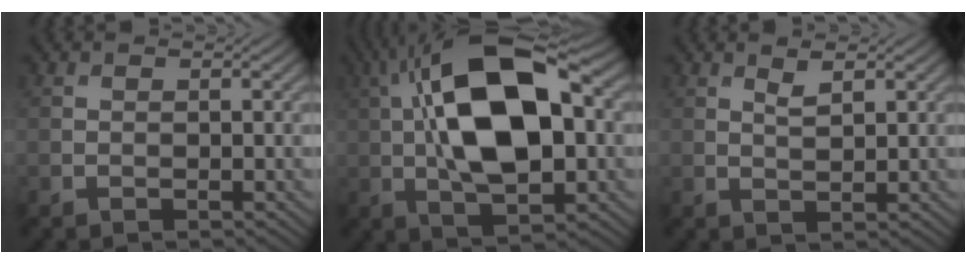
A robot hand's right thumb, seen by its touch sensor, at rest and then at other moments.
{"total": 16.5, "force": [1.9, 7.8, 14.5], "torque": [-0.255, 0.029, 0.015]}
{"total": 1.9, "force": [1.2, 0.4, 1.4], "torque": [-0.030, -0.003, 0.025]}